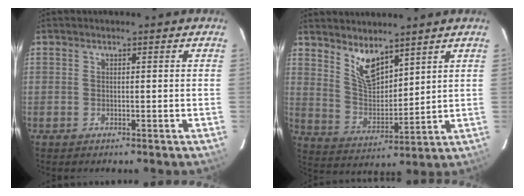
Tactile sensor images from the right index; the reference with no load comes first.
{"total": 8.3, "force": [6.0, 3.3, 4.6], "torque": [-0.082, -0.005, 0.125]}